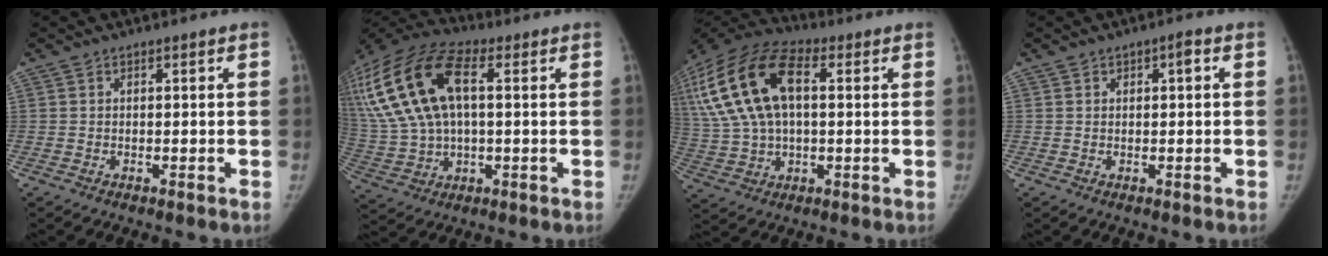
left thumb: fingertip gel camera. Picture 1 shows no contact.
{"total": 25.6, "force": [6.5, 14.1, 20.3], "torque": [-0.470, 0.037, 0.122]}
{"total": 22.7, "force": [5.6, 12.7, 18.0], "torque": [-0.388, 0.027, 0.099]}
{"total": 2.0, "force": [0.6, 1.0, 1.6], "torque": [-0.017, 0.002, 0.005]}